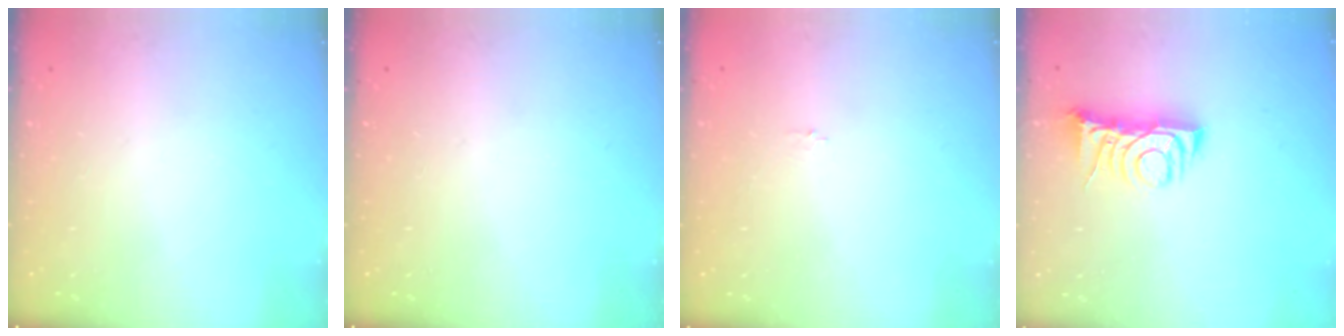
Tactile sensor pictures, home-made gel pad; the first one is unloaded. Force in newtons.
{"total": 0.0}
{"total": 0.8, "press": 0.8, "slide": 0.2}
{"total": 6.3, "press": 6.3, "slide": 0.8}